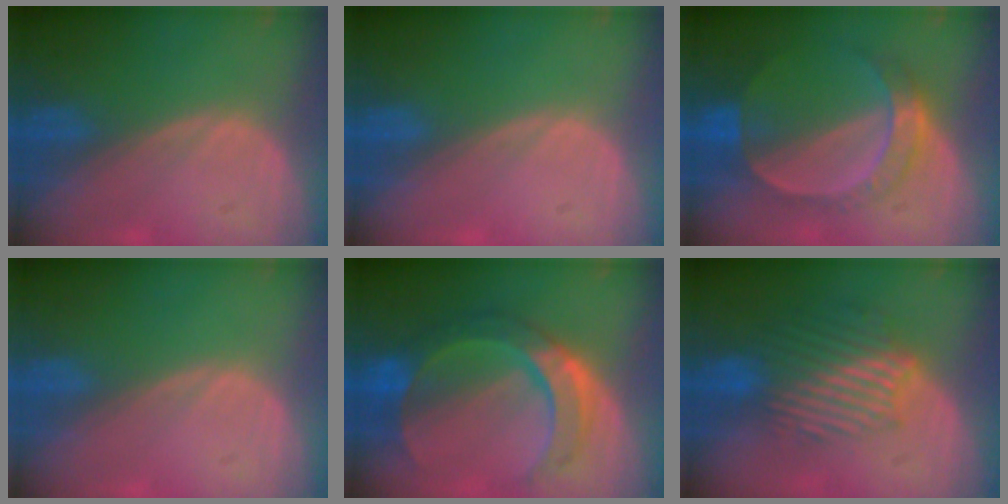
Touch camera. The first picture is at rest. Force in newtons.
{"total": 0.0}
{"total": 7.2, "press": 6.4, "slide": 3.3}
{"total": 0.0}
{"total": 9.1, "press": 9.1, "slide": 0.8}
{"total": 9.5, "press": 8.1, "slide": 4.9}